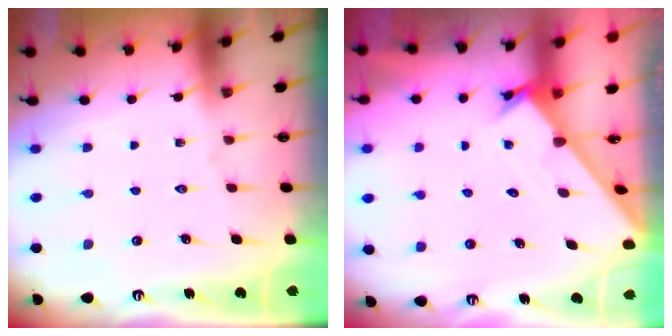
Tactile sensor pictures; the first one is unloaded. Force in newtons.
{"total": 1.6, "press": 1.6, "slide": 0.1}